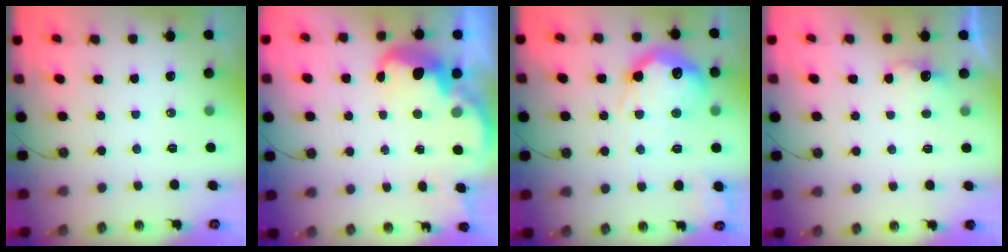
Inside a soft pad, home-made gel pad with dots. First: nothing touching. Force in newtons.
{"total": 7.1, "press": 7.1, "slide": 0.6}
{"total": 21.5, "press": 21.5, "slide": 1.8}
{"total": 2.8, "press": 2.7, "slide": 0.9}